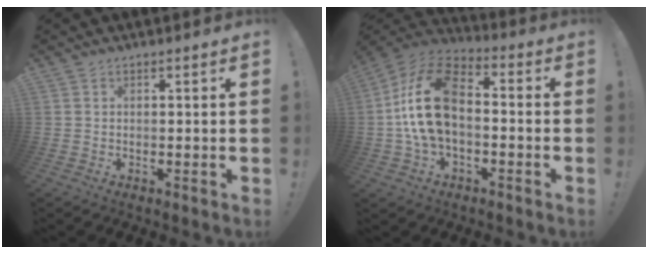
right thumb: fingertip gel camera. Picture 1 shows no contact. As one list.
[{"total": 18.2, "force": [0.1, 11.4, 14.2], "torque": [-0.271, 0.023, 0.008]}]